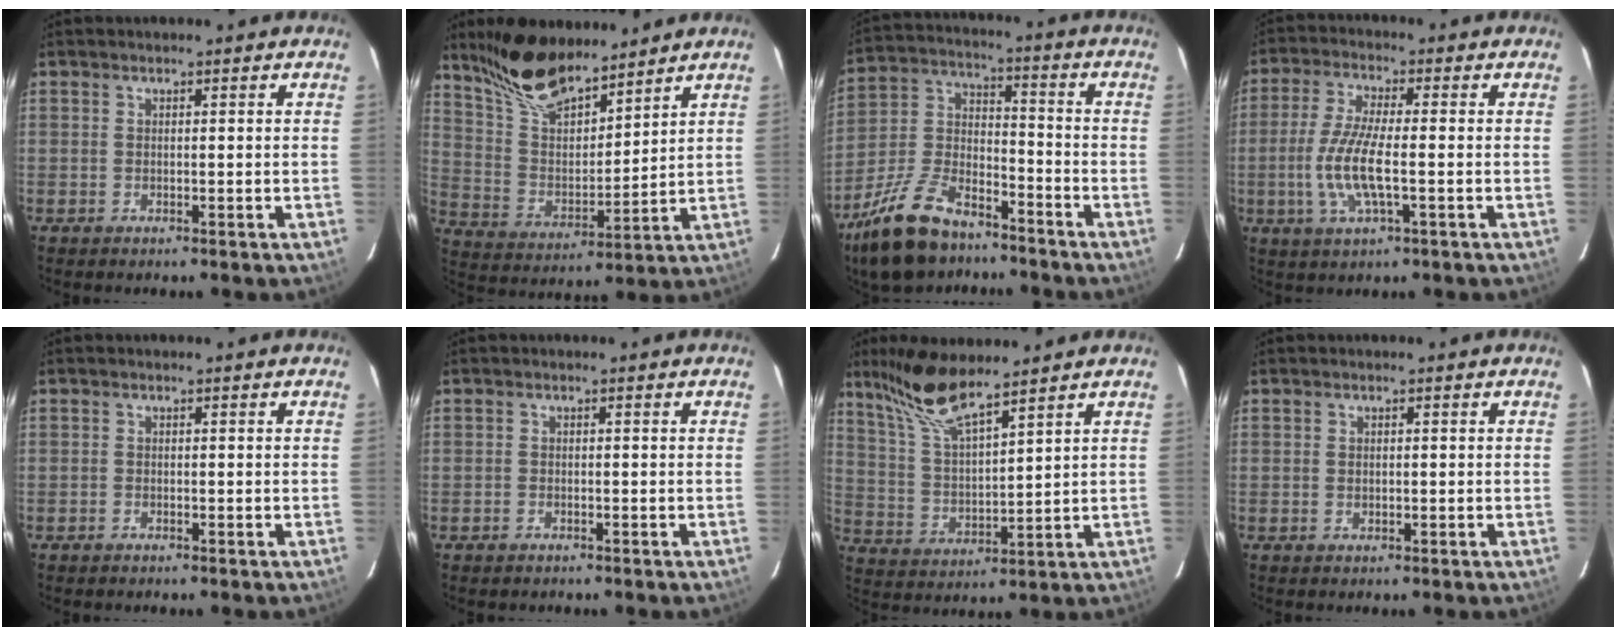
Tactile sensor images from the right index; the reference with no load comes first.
{"total": 16.2, "force": [13.0, 5.6, 7.8], "torque": [-0.156, 0.014, 0.253]}
{"total": 17.7, "force": [-12.4, 8.1, 9.8], "torque": [-0.217, 0.001, -0.227]}
{"total": 9.6, "force": [-2.0, 2.1, 9.2], "torque": [-0.190, -0.005, -0.041]}
{"total": 0.6, "force": [-0.5, 0.3, 0.0], "torque": [-0.002, 0.001, -0.010]}
{"total": 1.0, "force": [-0.8, 0.6, 0.0], "torque": [-0.005, 0.002, -0.012]}
{"total": 11.5, "force": [9.2, 1.8, 6.7], "torque": [-0.131, 0.007, 0.189]}
{"total": 0.6, "force": [0.1, 0.5, 0.3], "torque": [-0.002, 0.003, 0.003]}